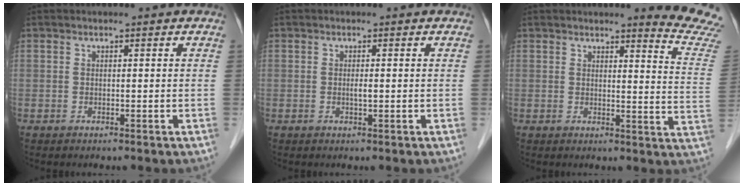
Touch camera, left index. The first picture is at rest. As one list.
[{"total": 0.9, "force": [-0.2, 0.1, 0.9], "torque": [-0.016, -0.003, -0.004]}, {"total": 8.9, "force": [8.8, -1.2, 0.8], "torque": [-0.007, -0.108, 0.074]}]